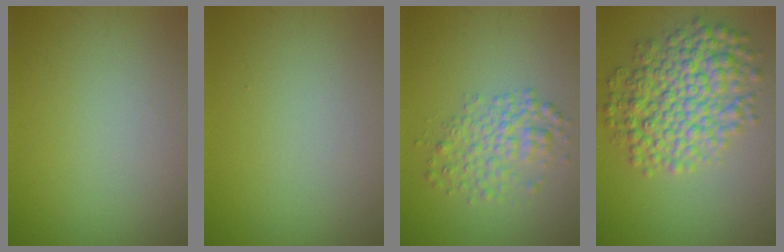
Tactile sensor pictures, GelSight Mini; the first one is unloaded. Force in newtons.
{"total": 0.0}
{"total": 3.4, "press": 3.4, "slide": 0.1}
{"total": 7.4, "press": 7.4, "slide": 0.1}